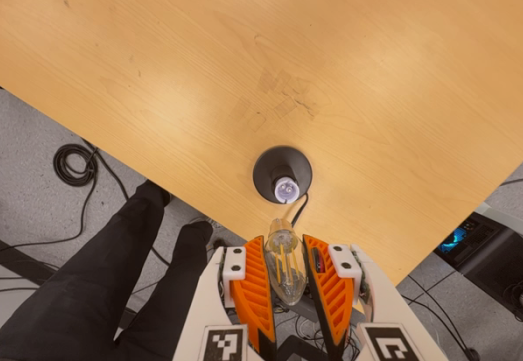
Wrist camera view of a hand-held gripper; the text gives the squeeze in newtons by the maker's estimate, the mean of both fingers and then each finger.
{"total": 8.5, "left": 7.6, "right": 9.5}